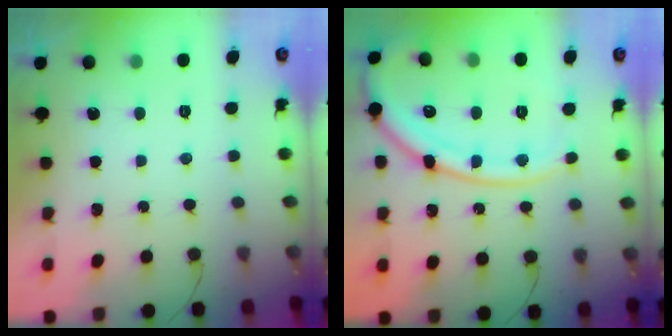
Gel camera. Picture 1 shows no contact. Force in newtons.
{"total": 18.4, "press": 18.2, "slide": 2.3}